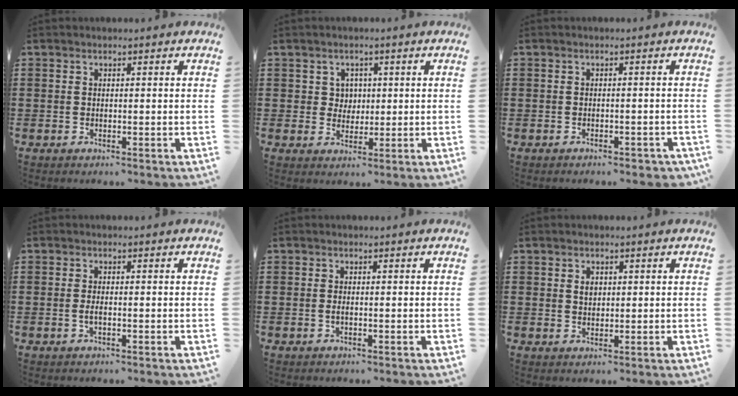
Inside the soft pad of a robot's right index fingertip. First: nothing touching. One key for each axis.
{"total": 2.8, "fx": 0.8, "fy": 2.5, "fz": 0.8, "tx": -0.028, "ty": 0.011, "tz": 0.012}
{"total": 1.0, "fx": -0.9, "fy": 0.1, "fz": 0.3, "tx": -0.011, "ty": -0.004, "tz": -0.018}
{"total": 1.3, "fx": -0.4, "fy": 0.4, "fz": 1.2, "tx": -0.023, "ty": 0.000, "tz": -0.007}
{"total": 0.7, "fx": -0.2, "fy": 0.2, "fz": 0.6, "tx": -0.013, "ty": -0.003, "tz": -0.003}
{"total": 1.6, "fx": 0.5, "fy": 1.1, "fz": 1.0, "tx": -0.022, "ty": 0.005, "tz": 0.010}